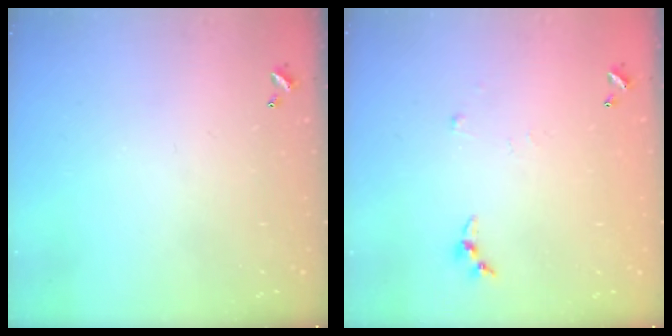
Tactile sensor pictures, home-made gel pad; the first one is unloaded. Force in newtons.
{"total": 3.0, "press": 2.9, "slide": 0.4}